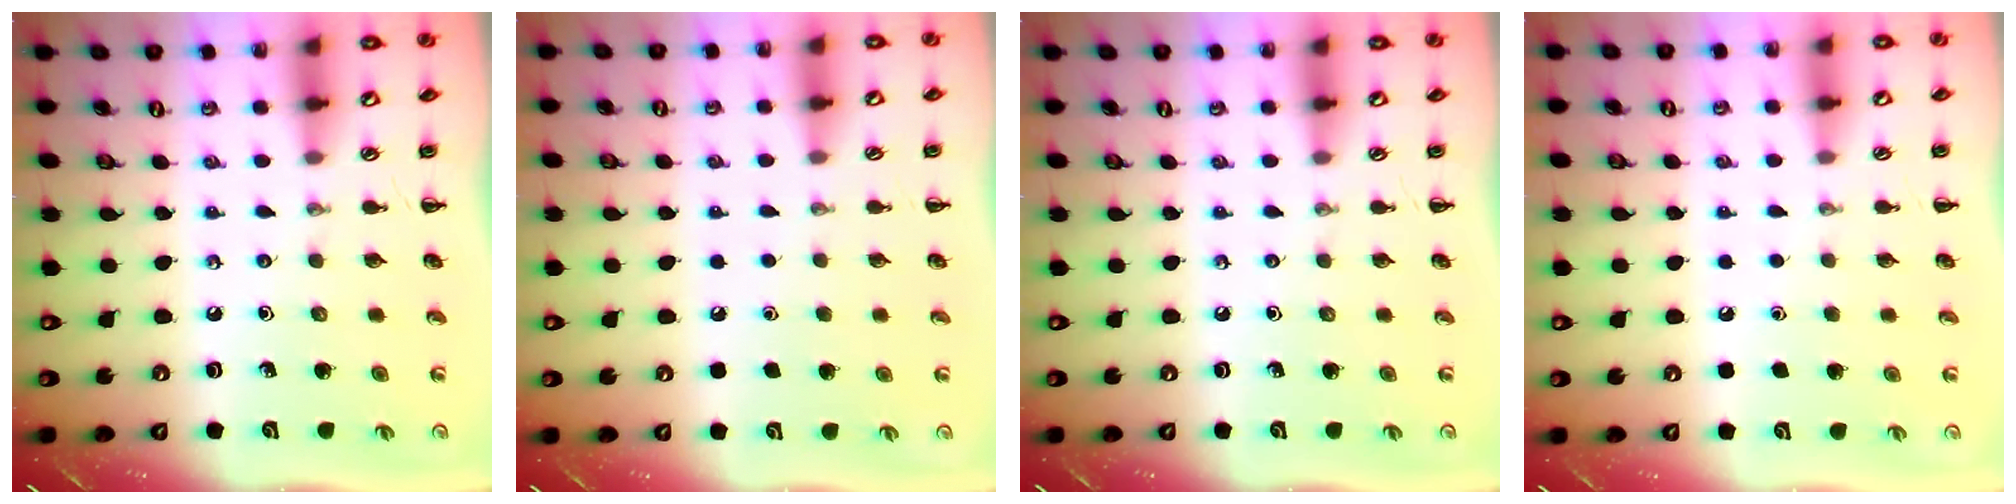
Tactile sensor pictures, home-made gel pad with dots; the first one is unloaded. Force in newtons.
{"total": 1.7, "press": 1.7, "slide": 0.1}
{"total": 0.0}
{"total": 1.8, "press": 1.7, "slide": 0.1}